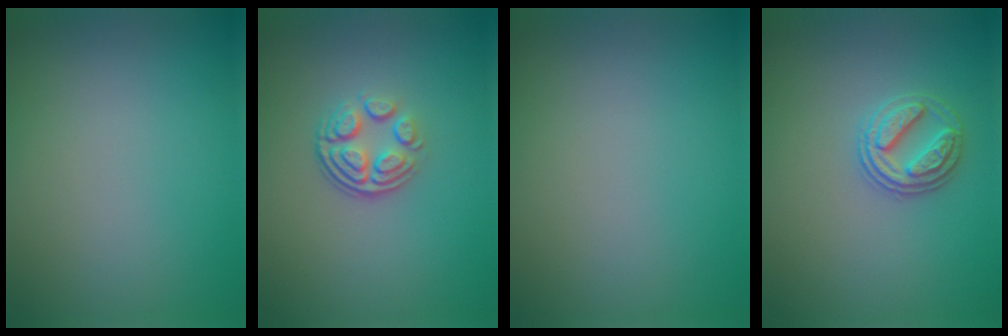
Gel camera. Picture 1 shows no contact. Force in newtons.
{"total": 3.7, "press": 2.6, "slide": 2.7}
{"total": 0.0}
{"total": 2.7, "press": 2.7, "slide": 0.7}